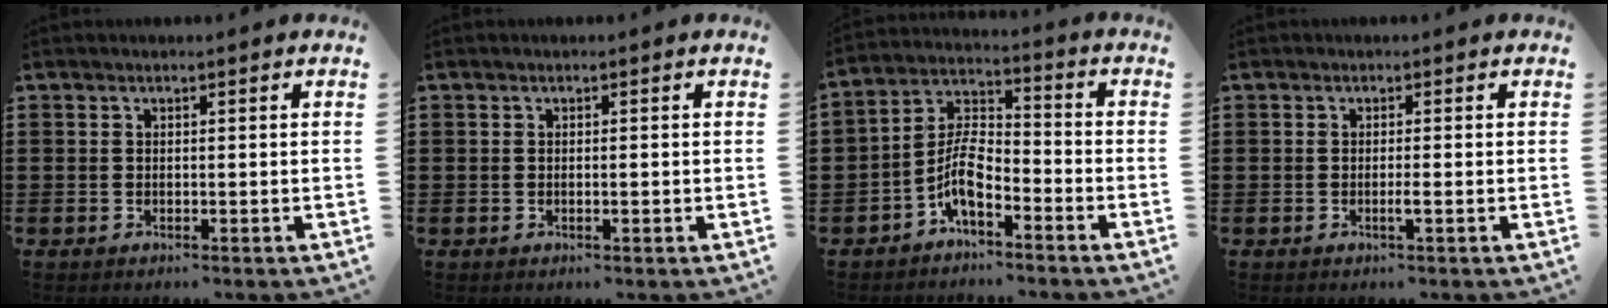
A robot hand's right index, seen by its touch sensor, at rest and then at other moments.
{"total": 0.6, "force": [-0.1, -0.1, 0.6], "torque": [-0.012, -0.008, 0.001]}
{"total": 6.7, "force": [-4.0, 2.8, 4.6], "torque": [-0.110, 0.001, -0.082]}
{"total": 1.2, "force": [-0.4, -0.1, 1.1], "torque": [-0.026, -0.005, -0.011]}